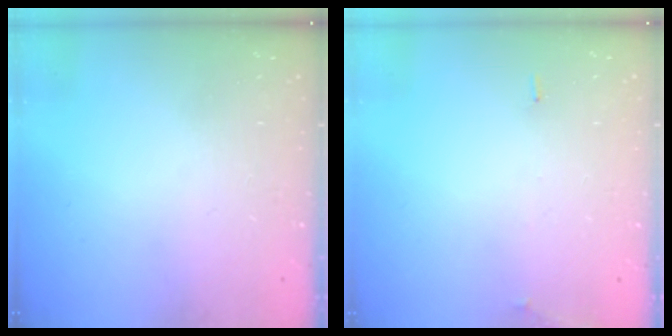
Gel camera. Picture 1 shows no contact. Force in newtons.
{"total": 6.0, "press": 5.7, "slide": 1.9}